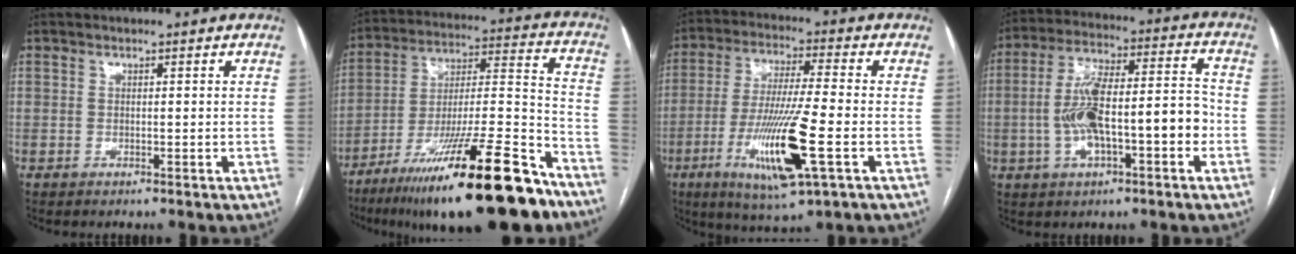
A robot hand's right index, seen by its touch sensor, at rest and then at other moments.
{"total": 27.0, "force": [-18.4, 3.0, 19.5], "torque": [-0.268, -0.019, -0.305]}
{"total": 15.2, "force": [-4.9, 0.9, 14.3], "torque": [-0.282, -0.025, -0.086]}
{"total": 14.2, "force": [-2.9, 4.1, 13.3], "torque": [-0.237, 0.034, -0.044]}